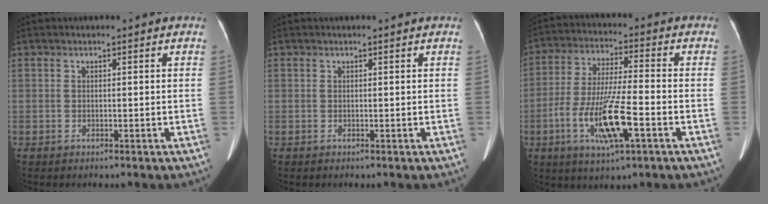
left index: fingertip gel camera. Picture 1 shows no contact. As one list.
[{"total": 0.9, "force": [0.8, 0.0, 0.3], "torque": [-0.008, 0.010, 0.012]}, {"total": 12.2, "force": [-4.3, 1.6, 11.2], "torque": [-0.224, -0.012, -0.077]}]